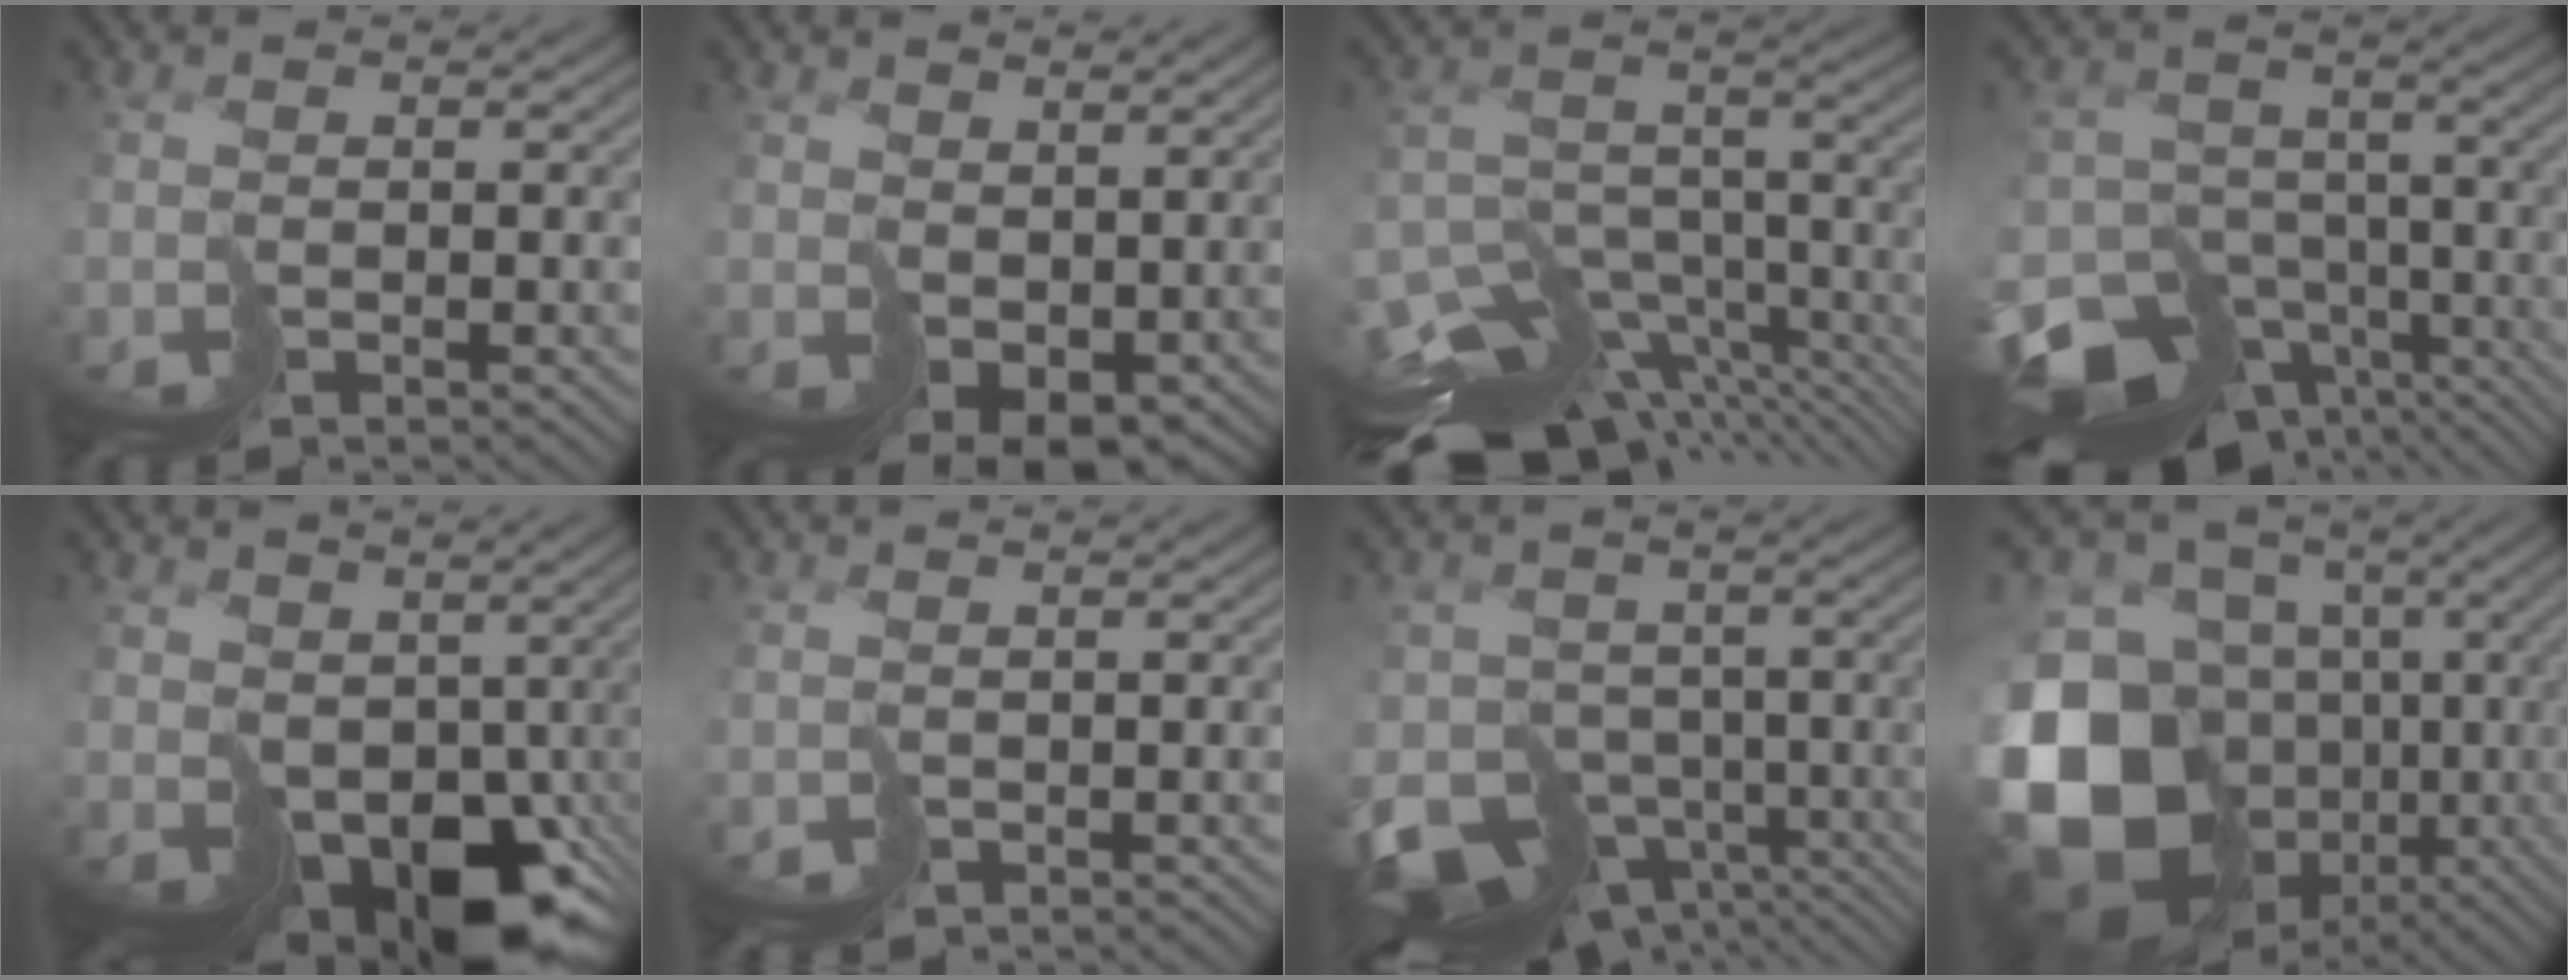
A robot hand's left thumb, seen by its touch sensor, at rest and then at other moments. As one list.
[{"total": 5.1, "force": [2.3, 3.2, 3.2], "torque": [-0.091, -0.023, 0.055]}, {"total": 12.6, "force": [-9.8, 4.7, 6.3], "torque": [-0.138, -0.006, -0.145]}, {"total": 14.4, "force": [-9.4, 9.0, 6.2], "torque": [-0.159, -0.038, -0.121]}, {"total": 10.5, "force": [-0.2, 7.3, 7.6], "torque": [-0.159, -0.042, 0.021]}, {"total": 0.7, "force": [-0.6, 0.2, -0.3], "torque": [0.011, -0.004, -0.013]}, {"total": 11.2, "force": [-6.0, 7.8, 5.3], "torque": [-0.126, -0.029, -0.080]}, {"total": 19.1, "force": [-4.2, 15.6, 10.3], "torque": [-0.298, -0.043, -0.044]}]